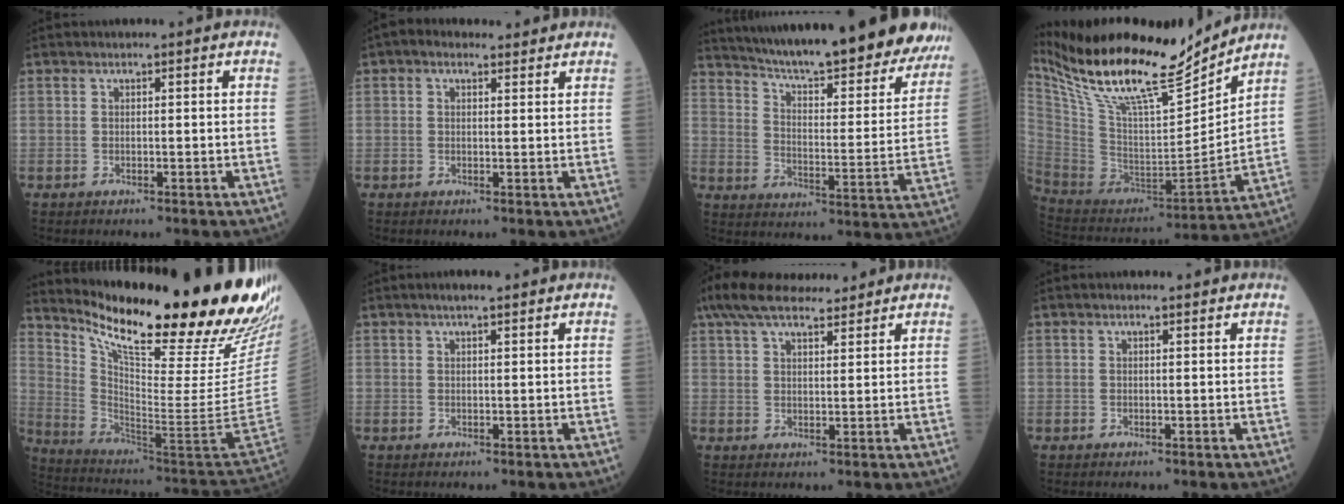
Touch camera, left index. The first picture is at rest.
{"total": 3.5, "force": [2.5, 1.8, 1.7], "torque": [-0.031, 0.030, 0.041]}
{"total": 29.2, "force": [25.6, 4.3, 13.4], "torque": [-0.210, -0.062, 0.334]}
{"total": 24.0, "force": [20.3, 3.3, 12.4], "torque": [-0.234, -0.017, 0.350]}
{"total": 30.7, "force": [23.1, 0.0, 20.2], "torque": [-0.313, -0.080, 0.344]}
{"total": 2.5, "force": [1.8, 0.3, 1.7], "torque": [-0.028, 0.012, 0.026]}
{"total": 11.6, "force": [9.8, 2.6, 5.6], "torque": [-0.102, 0.042, 0.163]}
{"total": 1.0, "force": [0.8, 0.1, 0.5], "torque": [-0.010, 0.008, 0.012]}